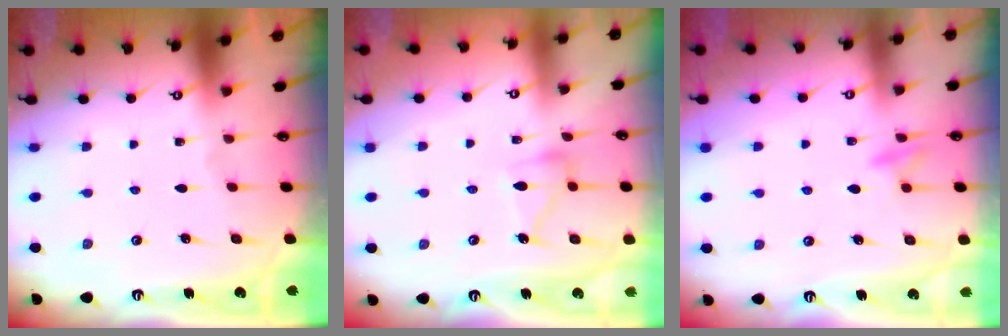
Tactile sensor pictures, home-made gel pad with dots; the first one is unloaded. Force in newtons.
{"total": 11.4, "press": 11.4, "slide": 0.5}
{"total": 8.9, "press": 8.9, "slide": 0.8}